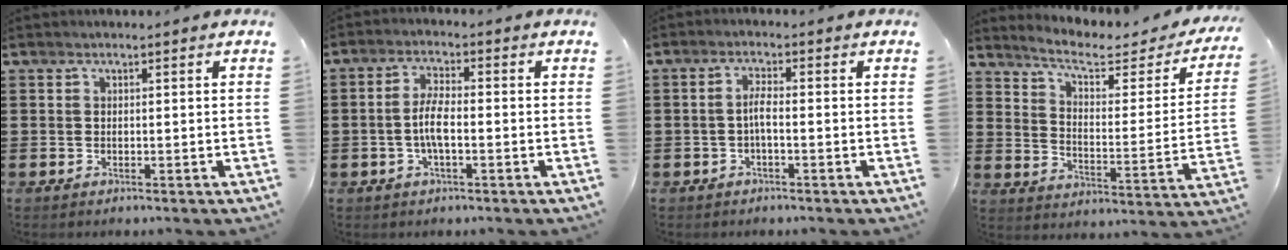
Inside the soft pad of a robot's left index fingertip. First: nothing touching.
{"total": 4.8, "force": [-1.0, 1.5, 4.4], "torque": [-0.099, 0.001, -0.025]}
{"total": 2.7, "force": [-0.8, 0.9, 2.4], "torque": [-0.053, 0.002, -0.018]}
{"total": 5.6, "force": [4.3, 1.3, 3.4], "torque": [-0.080, -0.026, 0.065]}